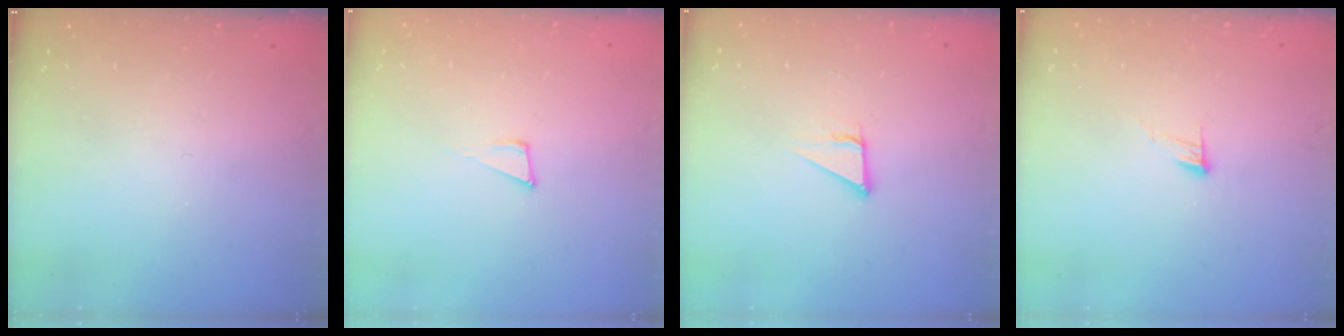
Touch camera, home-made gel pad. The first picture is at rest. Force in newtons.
{"total": 6.3, "press": 6.1, "slide": 1.2}
{"total": 2.8, "press": 2.8, "slide": 0.2}
{"total": 5.2, "press": 5.2, "slide": 0.5}